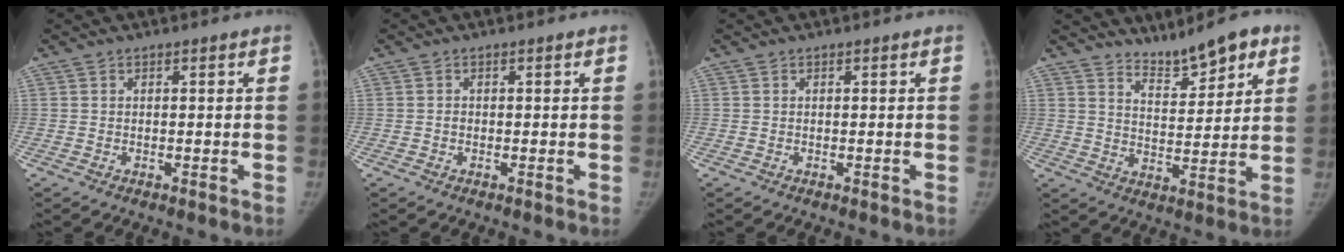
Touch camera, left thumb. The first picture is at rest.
{"total": 0.5, "force": [0.0, 0.4, 0.3], "torque": [-0.005, 0.000, -0.001]}
{"total": 0.0}
{"total": 8.7, "force": [6.7, 2.6, 4.9], "torque": [-0.057, -0.042, 0.116]}